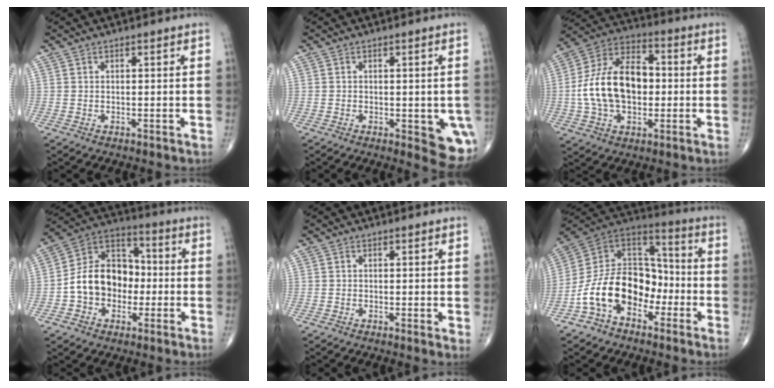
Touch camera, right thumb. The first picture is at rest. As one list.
[{"total": 7.2, "force": [-1.9, 2.9, 6.3], "torque": [-0.046, -0.010, -0.021]}, {"total": 17.5, "force": [-0.6, 11.0, 13.6], "torque": [-0.234, 0.033, -0.014]}, {"total": 14.3, "force": [-1.9, 11.0, 8.9], "torque": [-0.113, 0.045, -0.043]}, {"total": 1.3, "force": [0.0, 0.3, 1.2], "torque": [-0.019, -0.006, -0.004]}, {"total": 17.1, "force": [-6.1, 11.8, 10.6], "torque": [-0.155, 0.077, -0.121]}]